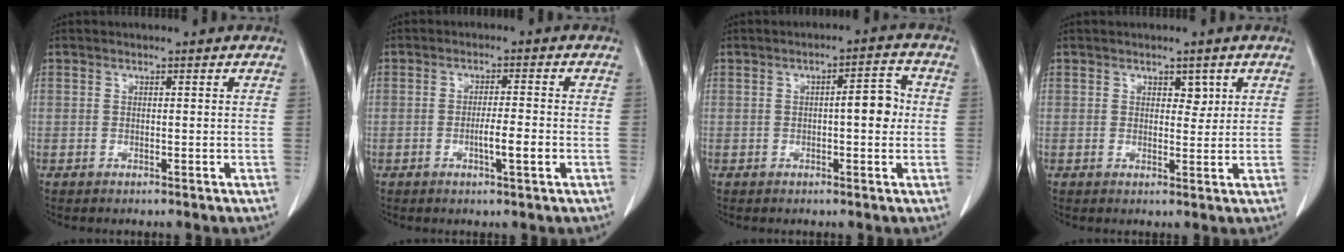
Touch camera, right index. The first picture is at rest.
{"total": 3.9, "force": [-1.3, 0.1, 3.7], "torque": [-0.061, -0.001, -0.021]}
{"total": 4.7, "force": [0.0, 1.3, 4.6], "torque": [-0.061, 0.012, -0.004]}
{"total": 2.2, "force": [1.1, 1.3, 1.3], "torque": [-0.011, -0.003, 0.016]}